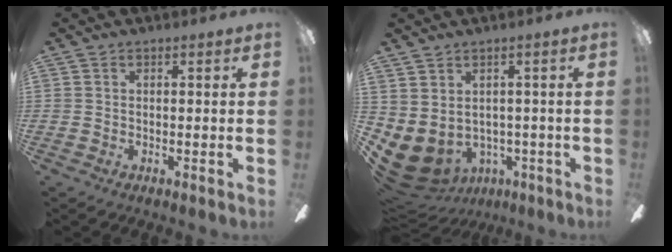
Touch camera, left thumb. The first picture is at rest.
{"total": 5.5, "force": [-1.7, 4.2, 3.0], "torque": [-0.086, -0.009, -0.025]}